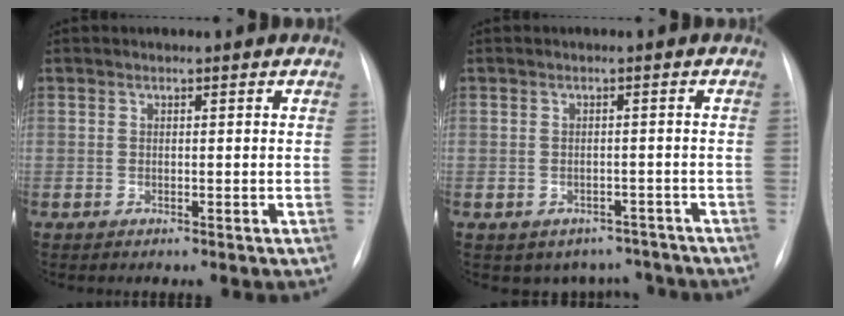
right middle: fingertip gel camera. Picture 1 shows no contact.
{"total": 5.7, "force": [-4.6, 3.3, 0.1], "torque": [0.018, 0.022, -0.053]}